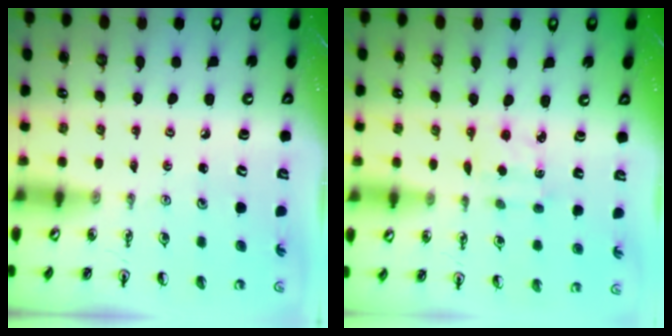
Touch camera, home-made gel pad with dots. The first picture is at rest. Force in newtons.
{"total": 1.9, "press": 1.7, "slide": 0.8}